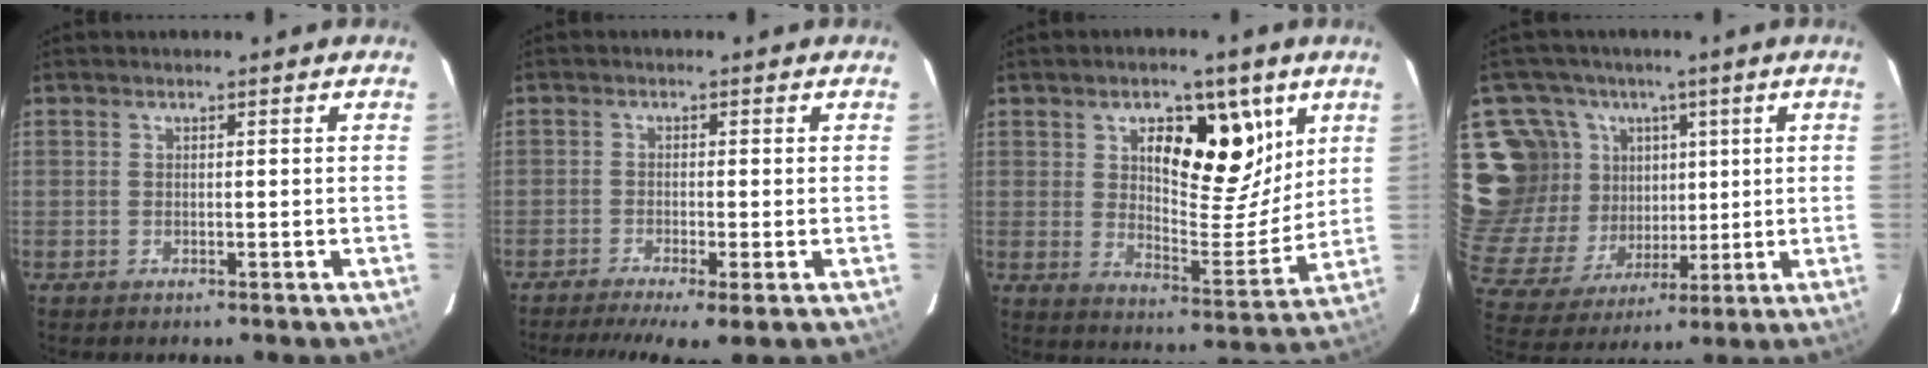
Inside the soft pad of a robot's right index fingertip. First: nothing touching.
{"total": 7.3, "force": [-4.7, 0.8, 5.5], "torque": [-0.093, -0.012, -0.079]}
{"total": 13.5, "force": [5.9, 5.8, 10.7], "torque": [-0.147, 0.002, 0.098]}
{"total": 23.7, "force": [7.3, 19.3, 11.7], "torque": [-0.290, 0.073, 0.161]}